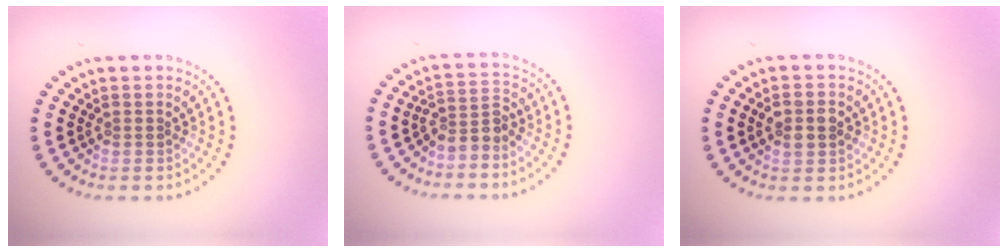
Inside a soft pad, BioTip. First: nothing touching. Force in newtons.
{"total": 2.6, "press": 1.9, "slide": 1.7}
{"total": 2.9, "press": 2.9, "slide": 0.1}